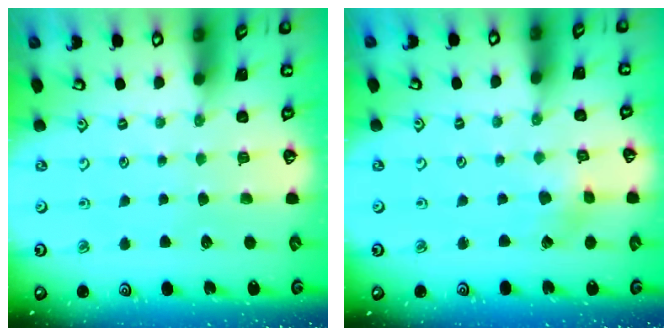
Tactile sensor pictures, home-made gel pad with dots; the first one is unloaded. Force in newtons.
{"total": 1.9, "press": 1.9, "slide": 0.3}